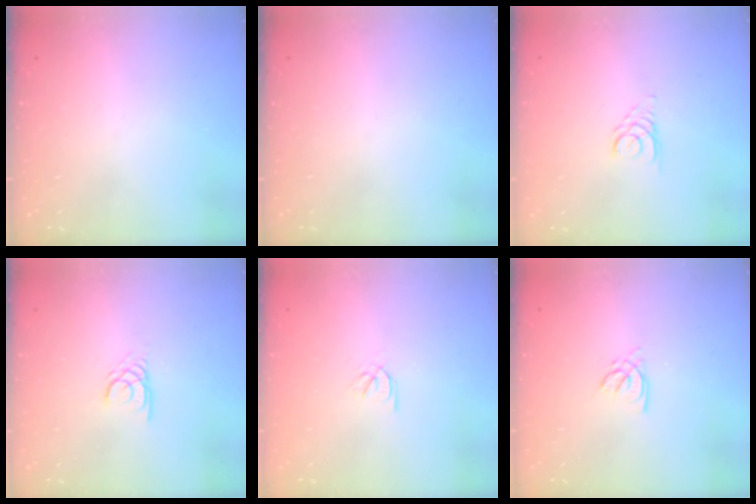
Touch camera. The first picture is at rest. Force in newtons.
{"total": 0.0}
{"total": 2.6, "press": 2.6, "slide": 0.2}
{"total": 2.4, "press": 2.4, "slide": 0.2}
{"total": 2.2, "press": 2.2, "slide": 0.2}
{"total": 2.6, "press": 2.6, "slide": 0.2}